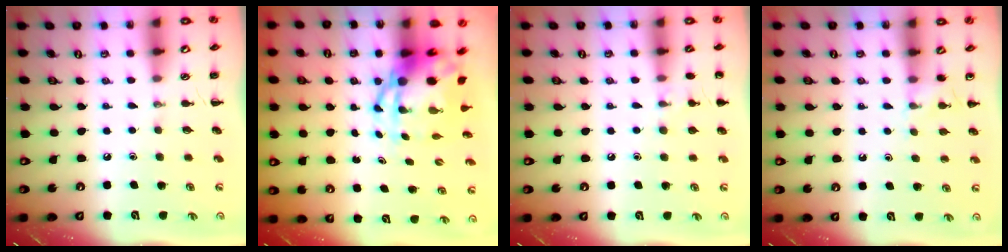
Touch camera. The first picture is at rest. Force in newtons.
{"total": 8.3, "press": 7.9, "slide": 2.4}
{"total": 8.0, "press": 7.7, "slide": 2.2}
{"total": 5.5, "press": 5.1, "slide": 2.0}